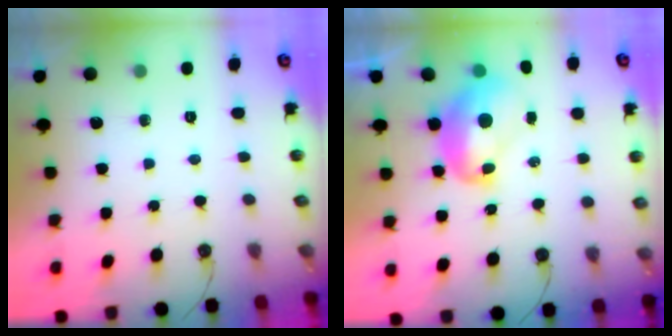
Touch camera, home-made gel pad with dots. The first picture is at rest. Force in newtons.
{"total": 3.0, "press": 2.9, "slide": 0.5}